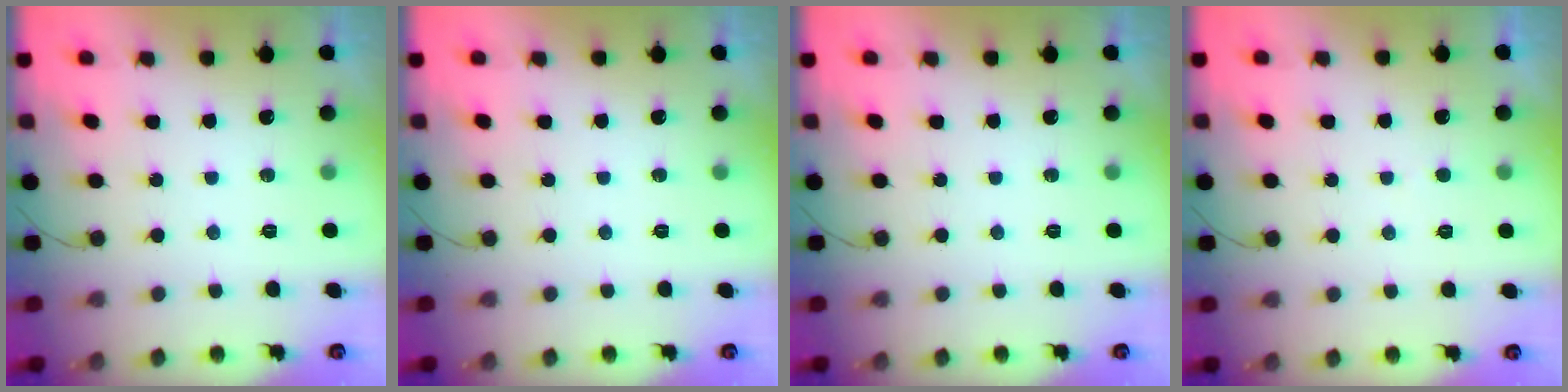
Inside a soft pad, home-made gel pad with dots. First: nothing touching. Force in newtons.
{"total": 0.0}
{"total": 0.0}
{"total": 1.9, "press": 1.9, "slide": 0.3}